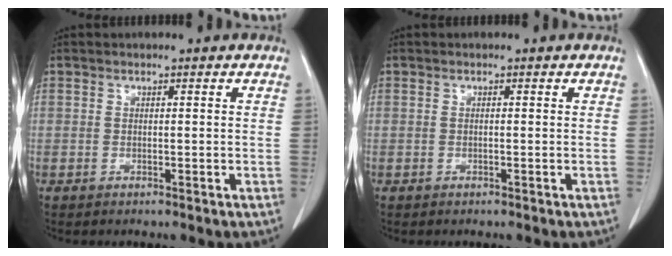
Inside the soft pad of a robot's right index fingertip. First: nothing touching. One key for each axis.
{"total": 0.0}